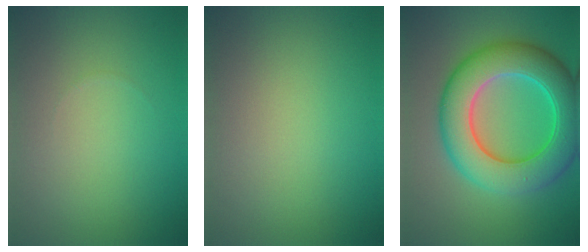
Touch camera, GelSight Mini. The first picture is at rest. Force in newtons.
{"total": 0.0}
{"total": 10.0, "press": 10.0, "slide": 0.0}